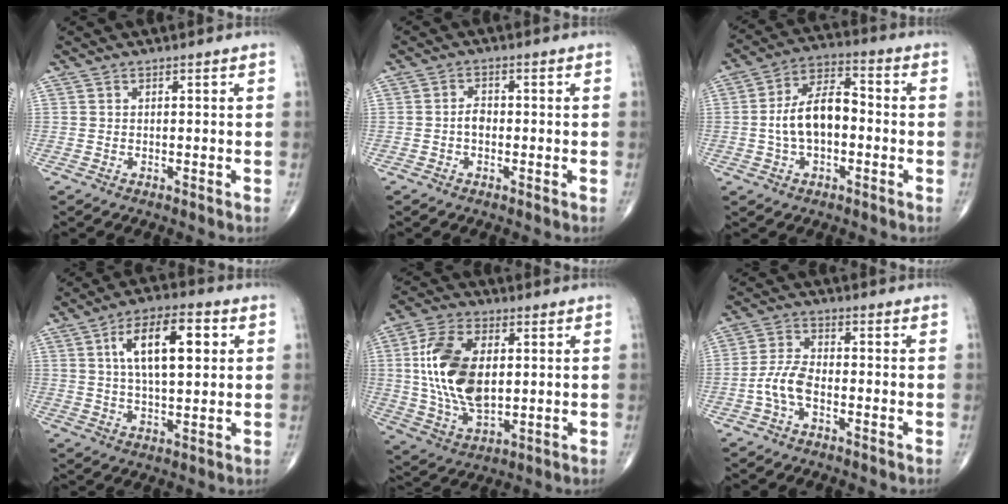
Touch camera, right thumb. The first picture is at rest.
{"total": 2.3, "force": [-0.5, 1.5, 1.7], "torque": [-0.021, 0.007, -0.013]}
{"total": 11.2, "force": [-1.2, 6.2, 9.2], "torque": [-0.163, 0.037, -0.029]}
{"total": 13.5, "force": [3.7, 5.7, 11.6], "torque": [-0.182, 0.004, 0.060]}
{"total": 16.6, "force": [2.0, 9.3, 13.5], "torque": [-0.259, -0.006, 0.043]}
{"total": 5.8, "force": [-2.1, 2.9, 4.5], "torque": [-0.097, 0.022, -0.046]}